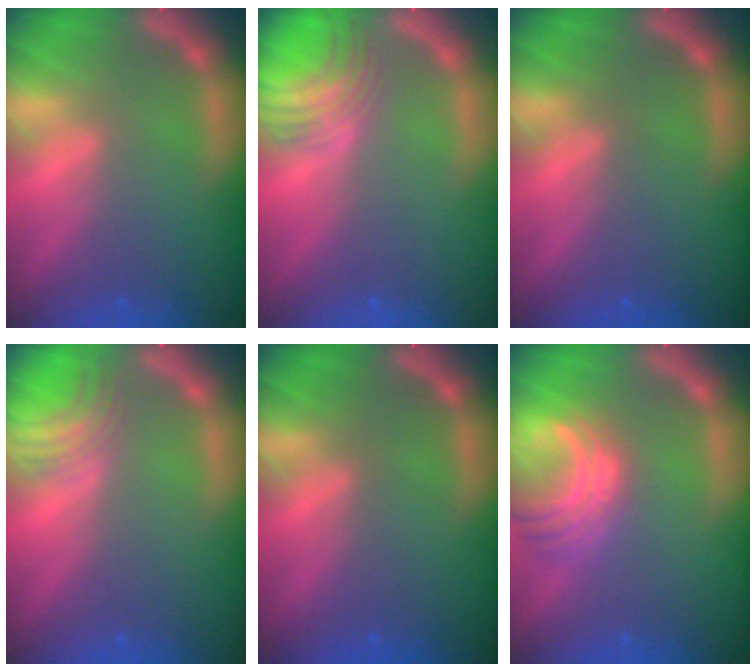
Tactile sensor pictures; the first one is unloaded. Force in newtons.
{"total": 6.1}
{"total": 0.0}
{"total": 3.9}
{"total": 0.0}
{"total": 6.0}